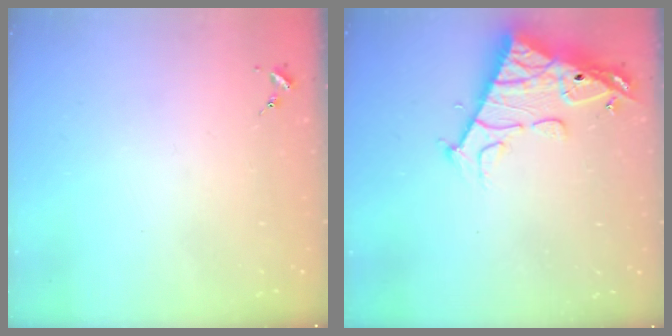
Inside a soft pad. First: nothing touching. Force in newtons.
{"total": 15.6, "press": 15.5, "slide": 1.5}